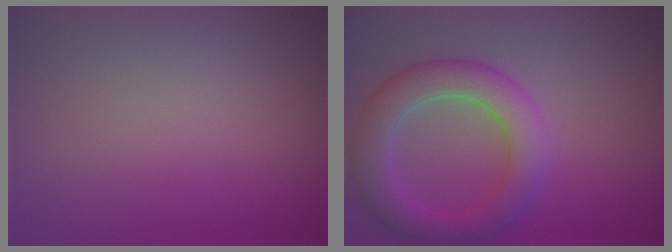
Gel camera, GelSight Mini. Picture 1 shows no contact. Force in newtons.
{"total": 5.6, "press": 5.6, "slide": 0.2}